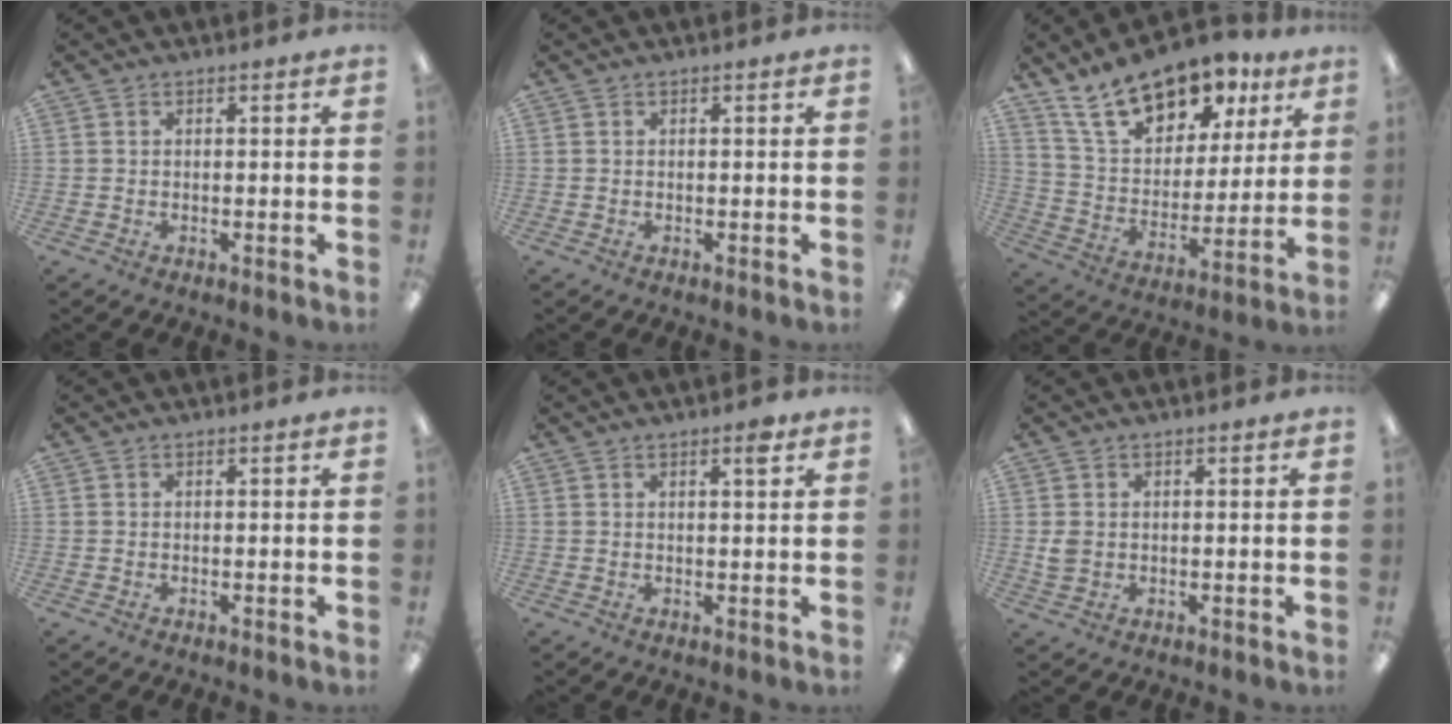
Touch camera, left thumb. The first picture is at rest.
{"total": 0.0}
{"total": 18.5, "force": [13.1, 9.6, 8.9], "torque": [-0.160, -0.068, 0.235]}
{"total": 0.0}
{"total": 2.6, "force": [1.7, 0.5, 1.9], "torque": [-0.025, -0.005, 0.025]}
{"total": 2.6, "force": [0.4, 2.1, 1.4], "torque": [-0.020, 0.001, 0.005]}